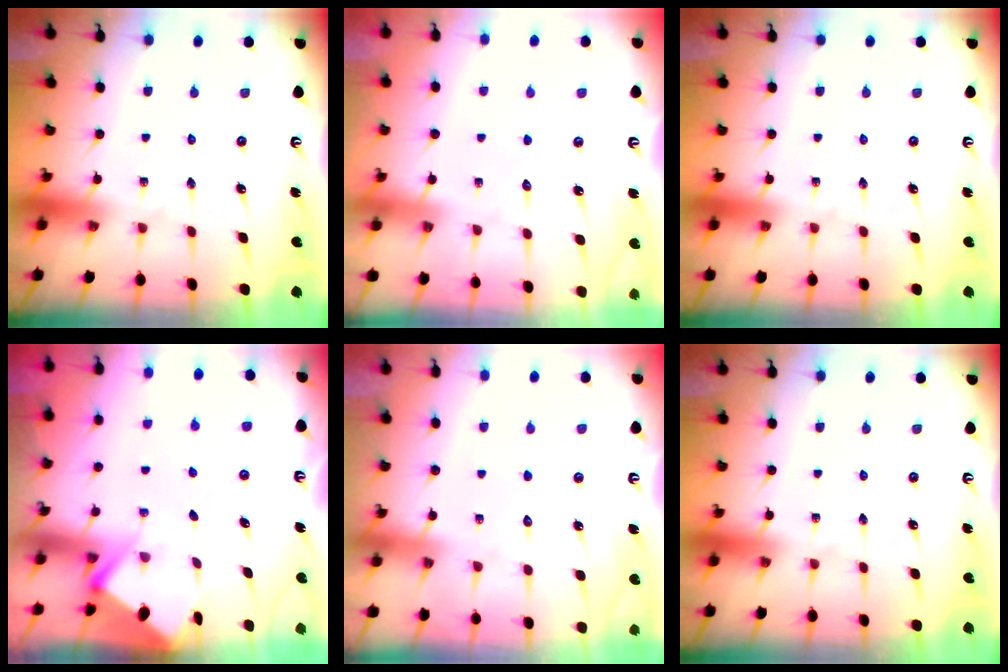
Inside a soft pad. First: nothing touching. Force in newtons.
{"total": 4.8, "press": 4.8, "slide": 0.2}
{"total": 0.0}
{"total": 2.9, "press": 2.8, "slide": 0.4}
{"total": 5.7, "press": 5.6, "slide": 0.6}
{"total": 0.0}